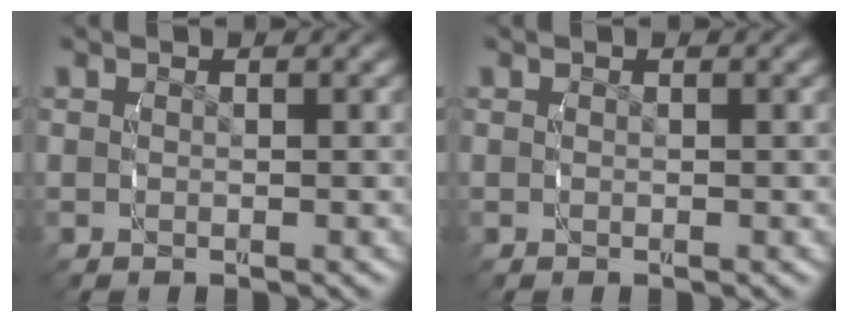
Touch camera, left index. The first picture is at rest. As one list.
[{"total": 0.0}]